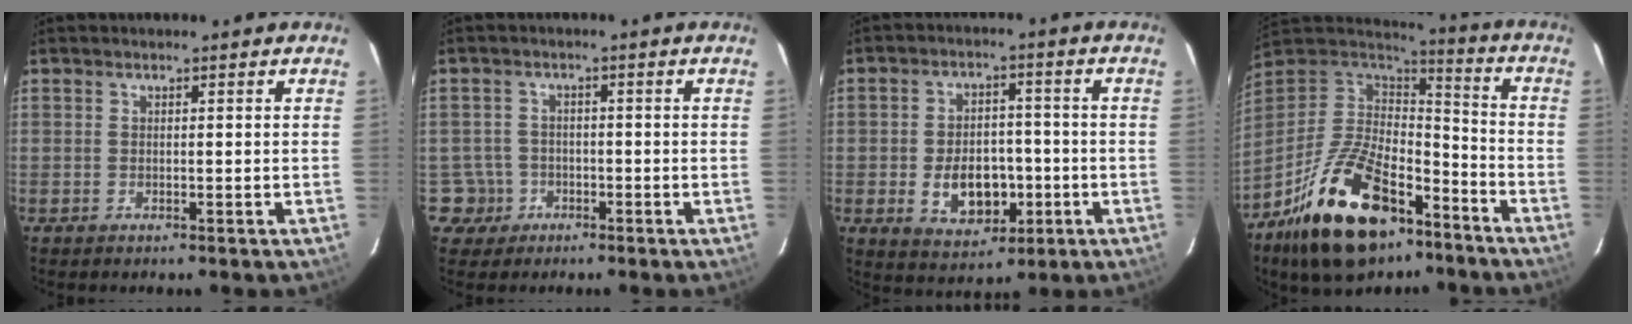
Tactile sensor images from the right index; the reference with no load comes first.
{"total": 4.5, "force": [-1.9, 4.1, -0.2], "torque": [-0.004, 0.021, -0.033]}
{"total": 10.2, "force": [-2.7, 7.0, 7.0], "torque": [-0.137, 0.003, -0.025]}
{"total": 25.5, "force": [-15.4, 12.6, 15.9], "torque": [-0.316, -0.005, -0.248]}